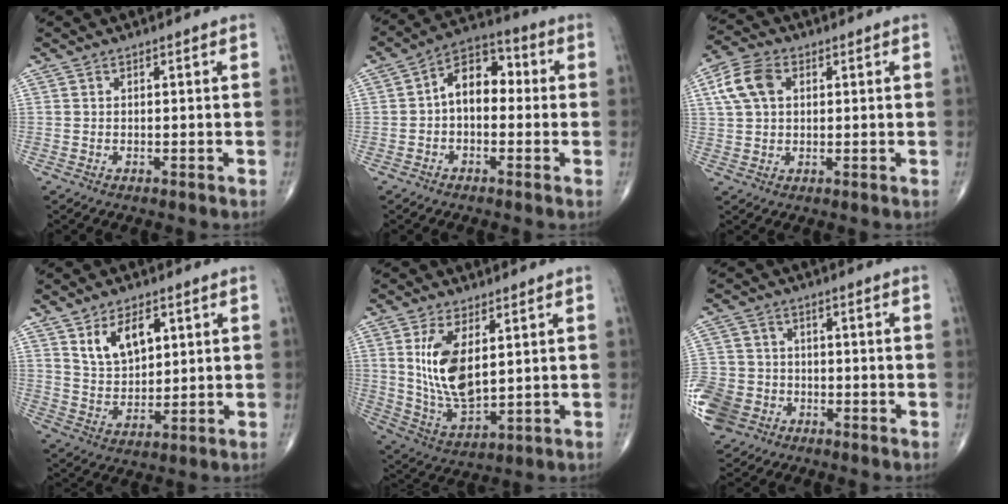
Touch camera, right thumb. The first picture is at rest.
{"total": 9.5, "force": [0.1, 6.1, 7.2], "torque": [-0.088, 0.034, -0.014]}
{"total": 7.8, "force": [2.2, 5.2, 5.4], "torque": [-0.106, 0.012, 0.039]}
{"total": 9.1, "force": [3.9, 5.3, 6.2], "torque": [-0.090, -0.023, 0.079]}
{"total": 12.4, "force": [3.1, 6.0, 10.4], "torque": [-0.194, -0.025, 0.075]}
{"total": 12.6, "force": [-4.9, 10.4, 5.1], "torque": [-0.133, 0.018, -0.088]}